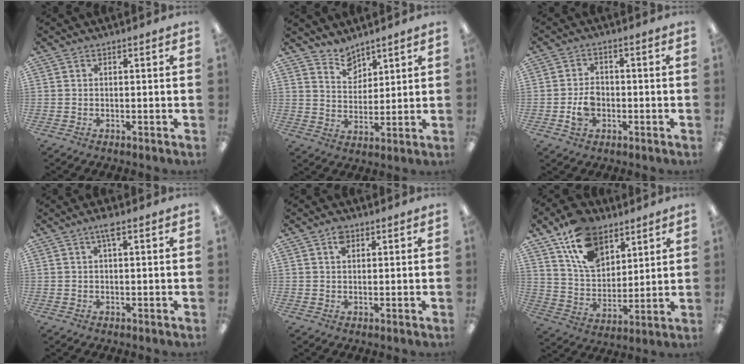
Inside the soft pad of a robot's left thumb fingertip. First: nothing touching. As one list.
[{"total": 6.5, "force": [5.7, 3.1, 0.3], "torque": [-0.003, -0.035, 0.106]}, {"total": 5.6, "force": [-1.3, 4.0, 3.6], "torque": [-0.059, 0.006, -0.023]}, {"total": 2.9, "force": [1.5, 0.7, 2.3], "torque": [-0.042, 0.004, 0.022]}, {"total": 2.6, "force": [1.8, 1.5, 1.2], "torque": [-0.021, 0.000, 0.030]}, {"total": 14.9, "force": [9.5, 9.4, 6.5], "torque": [-0.121, -0.034, 0.181]}]